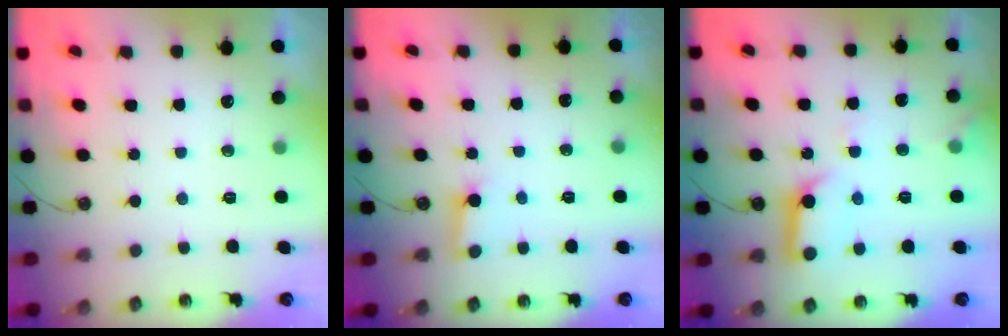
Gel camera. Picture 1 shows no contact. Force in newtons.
{"total": 2.8, "press": 2.8, "slide": 0.1}
{"total": 13.0, "press": 12.9, "slide": 1.5}